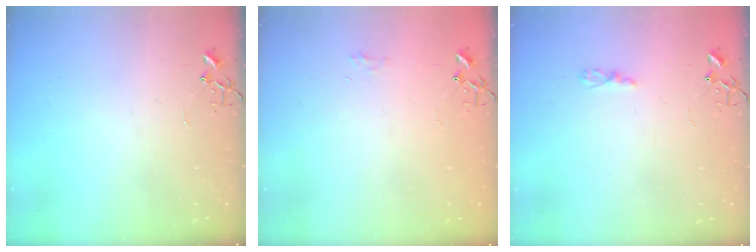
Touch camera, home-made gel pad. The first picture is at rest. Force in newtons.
{"total": 5.2, "press": 5.2, "slide": 0.7}
{"total": 2.9, "press": 2.9, "slide": 0.4}